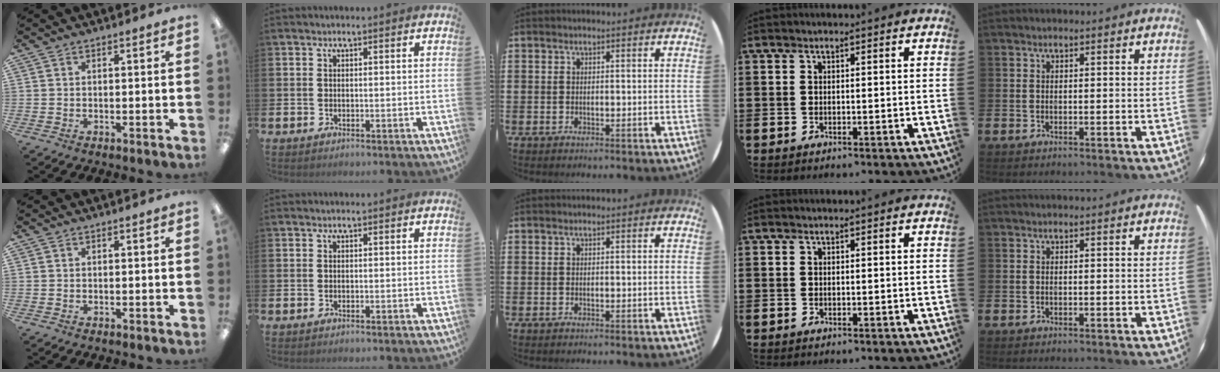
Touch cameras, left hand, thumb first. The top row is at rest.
{}